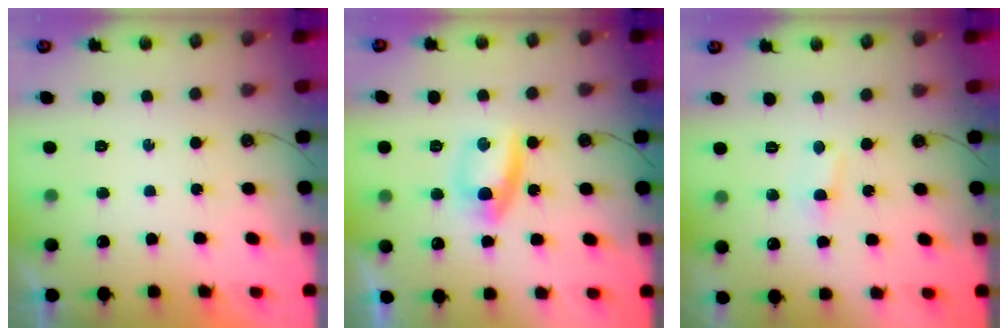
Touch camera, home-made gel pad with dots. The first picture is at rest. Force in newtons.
{"total": 6.7, "press": 6.7, "slide": 1.0}
{"total": 6.8, "press": 1.7, "slide": 6.6}